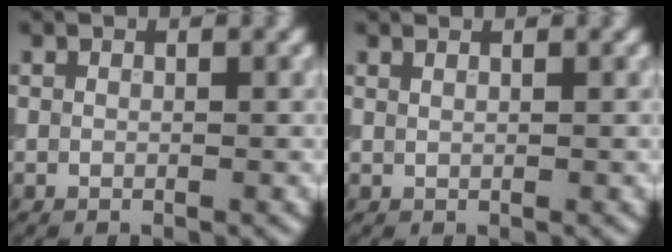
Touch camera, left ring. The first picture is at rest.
{"total": 1.5, "force": [1.1, 0.7, 0.8], "torque": [0.002, -0.003, 0.003]}